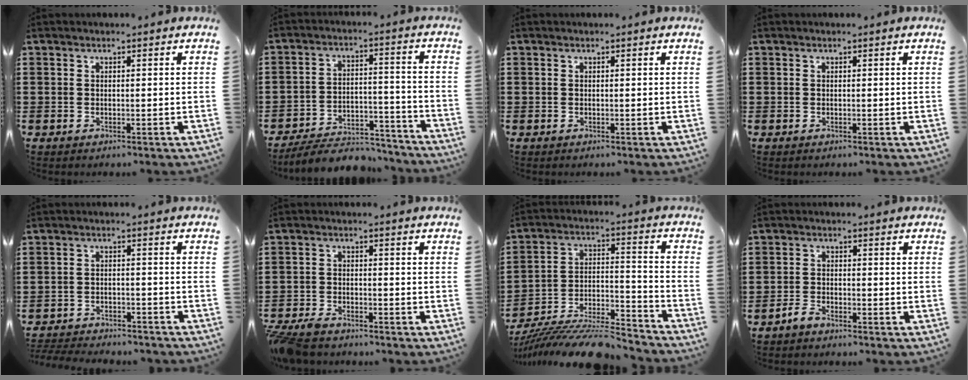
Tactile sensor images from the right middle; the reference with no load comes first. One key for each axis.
{"total": 7.2, "fx": -6.8, "fy": 1.4, "fz": 1.7, "tx": -0.025, "ty": 0.018, "tz": -0.131}
{"total": 0.0}
{"total": 0.0}
{"total": 3.7, "fx": -3.7, "fy": 0.4, "fz": 0.2, "tx": -0.008, "ty": 0.001, "tz": -0.078}
{"total": 3.9, "fx": -3.7, "fy": 0.8, "fz": 0.9, "tx": -0.038, "ty": -0.004, "tz": -0.081}
{"total": 11.5, "fx": -10.9, "fy": 1.2, "fz": 3.4, "tx": -0.043, "ty": 0.030, "tz": -0.211}
{"total": 2.4, "fx": -2.1, "fy": 0.5, "fz": 0.9, "tx": -0.033, "ty": -0.002, "tz": -0.046}